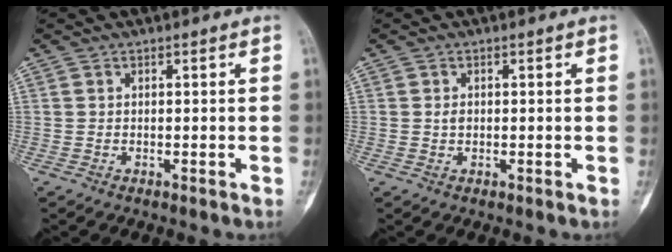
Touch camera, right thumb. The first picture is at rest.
{"total": 1.3, "force": [0.0, 1.0, 0.8], "torque": [-0.006, 0.002, 0.001]}